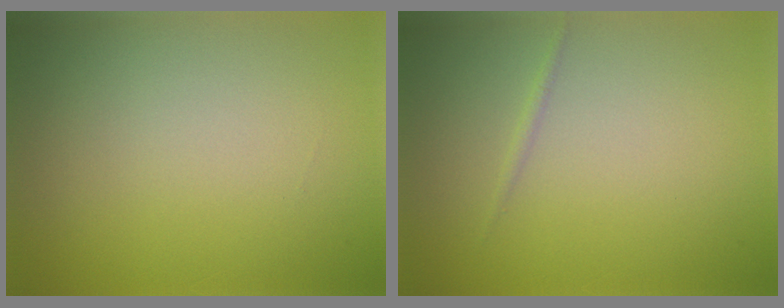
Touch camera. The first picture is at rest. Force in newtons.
{"total": 0.5, "press": 0.5, "slide": 0.0}